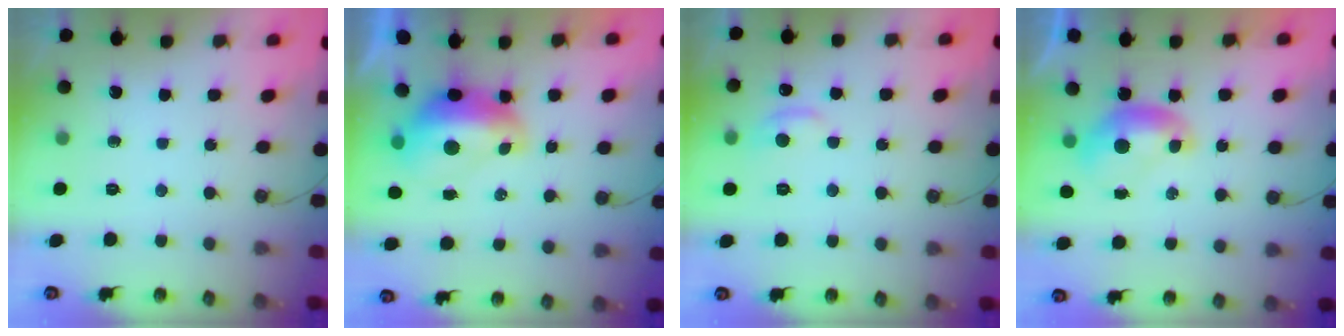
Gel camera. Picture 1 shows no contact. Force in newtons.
{"total": 2.9, "press": 2.8, "slide": 0.7}
{"total": 1.8, "press": 1.5, "slide": 1.0}
{"total": 0.0}